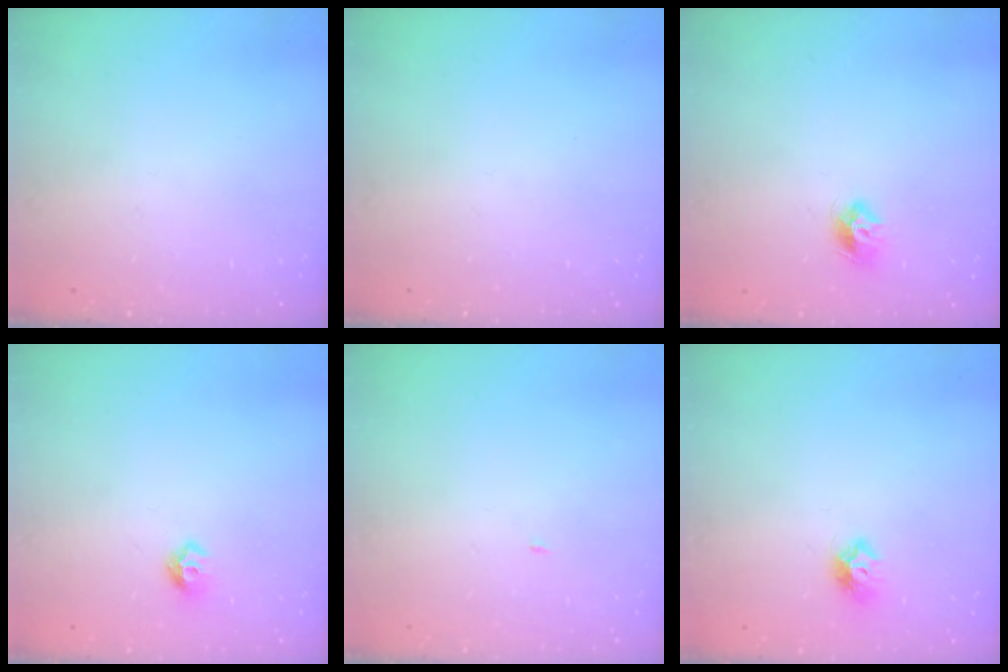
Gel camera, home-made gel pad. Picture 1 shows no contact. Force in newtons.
{"total": 0.0}
{"total": 8.4, "press": 8.3, "slide": 0.7}
{"total": 6.9, "press": 6.8, "slide": 0.9}
{"total": 1.8, "press": 1.8, "slide": 0.2}
{"total": 7.4, "press": 7.4, "slide": 0.2}